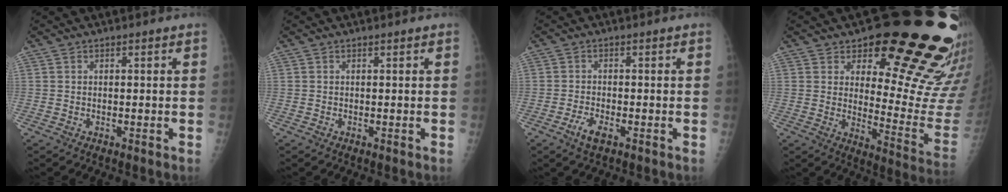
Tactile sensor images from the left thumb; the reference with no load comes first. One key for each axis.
{"total": 0.0}
{"total": 3.1, "fx": -1.6, "fy": 1.3, "fz": 2.2, "tx": -0.051, "ty": 0.005, "tz": -0.031}
{"total": 21.7, "fx": 16.5, "fy": 6.8, "fz": 12.2, "tx": -0.106, "ty": -0.148, "tz": 0.214}